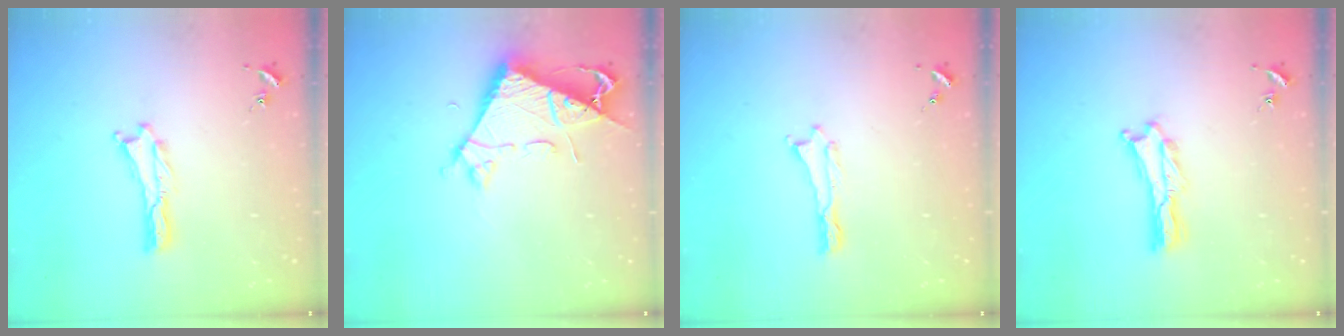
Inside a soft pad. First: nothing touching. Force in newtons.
{"total": 7.1, "press": 7.1, "slide": 0.8}
{"total": 0.0}
{"total": 0.7, "press": 0.7, "slide": 0.2}